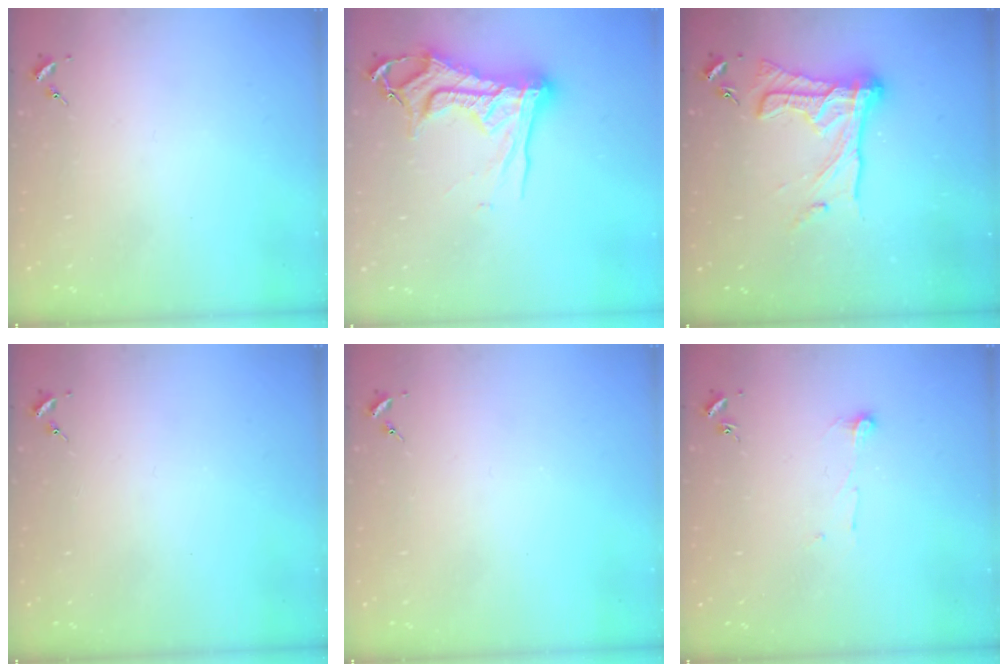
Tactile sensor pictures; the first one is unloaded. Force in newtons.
{"total": 18.8, "press": 18.7, "slide": 2.1}
{"total": 19.1, "press": 19.0, "slide": 1.7}
{"total": 0.0}
{"total": 0.0}
{"total": 5.4, "press": 5.4, "slide": 0.2}